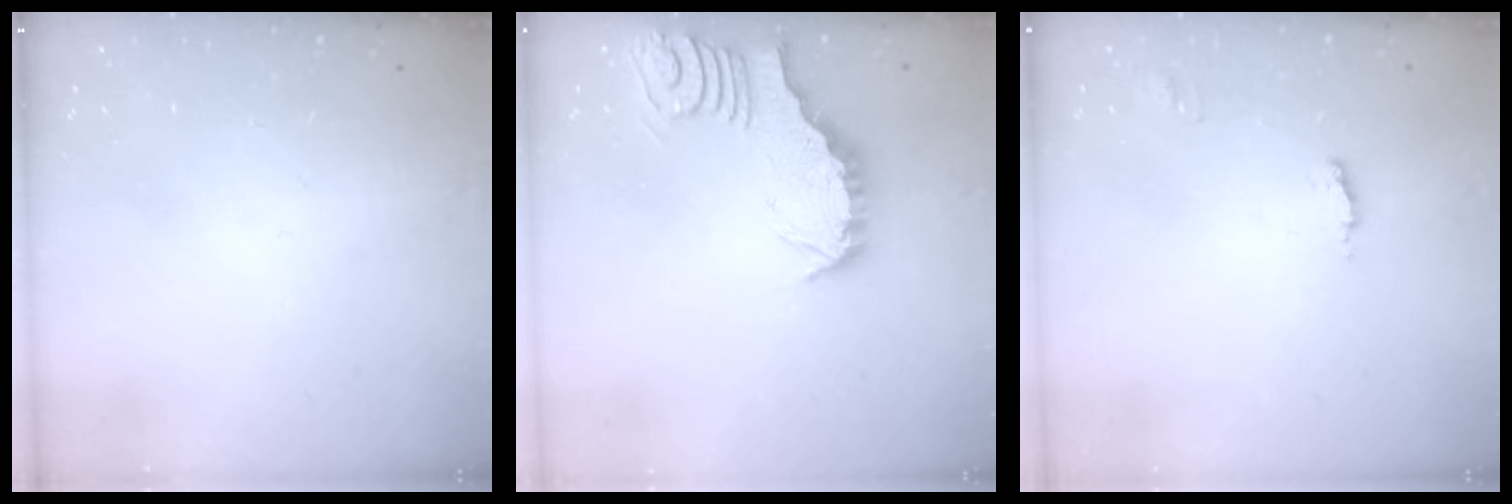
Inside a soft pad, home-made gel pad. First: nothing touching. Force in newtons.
{"total": 3.5, "press": 3.5, "slide": 0.3}
{"total": 2.9, "press": 2.9, "slide": 0.3}